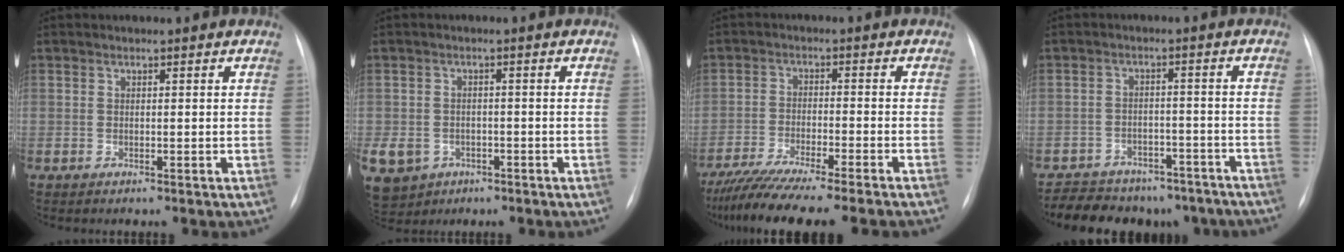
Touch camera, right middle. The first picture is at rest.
{"total": 13.1, "force": [-5.7, 10.8, 4.8], "torque": [-0.146, 0.004, -0.076]}
{"total": 13.9, "force": [-11.8, -0.4, 7.3], "torque": [-0.111, -0.040, -0.187]}
{"total": 16.0, "force": [-13.3, 7.2, 5.1], "torque": [-0.096, 0.015, -0.165]}